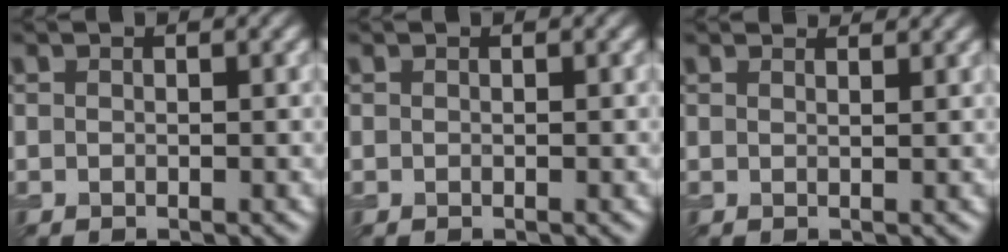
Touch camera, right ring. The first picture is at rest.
{"total": 0.0}
{"total": 2.3, "force": [2.2, 0.3, 0.5], "torque": [-0.014, 0.003, 0.023]}